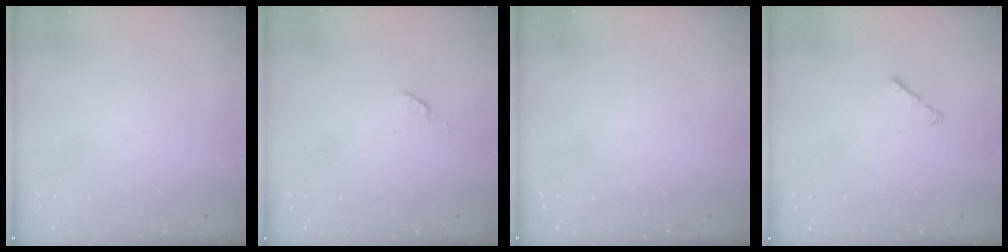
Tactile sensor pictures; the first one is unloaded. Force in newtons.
{"total": 2.8, "press": 2.7, "slide": 0.4}
{"total": 0.0}
{"total": 1.0, "press": 0.9, "slide": 0.5}